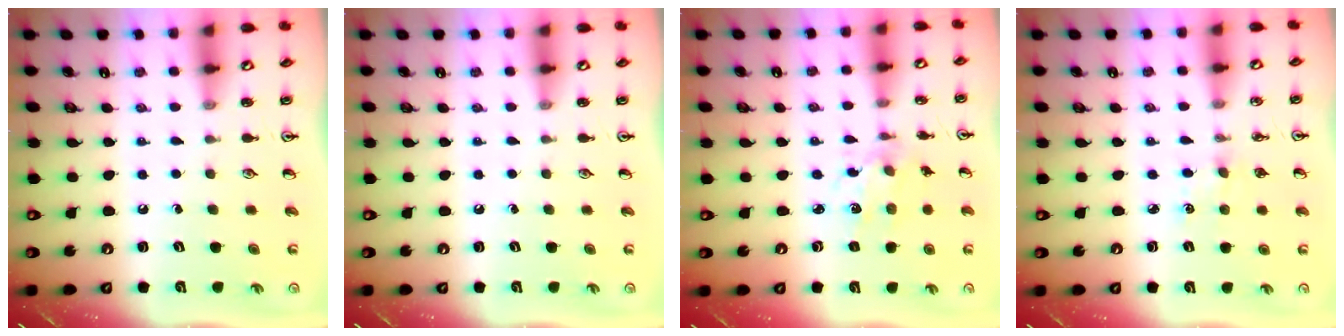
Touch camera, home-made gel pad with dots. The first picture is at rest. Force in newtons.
{"total": 0.0}
{"total": 3.5, "press": 3.4, "slide": 1.0}
{"total": 2.7, "press": 2.7, "slide": 0.4}